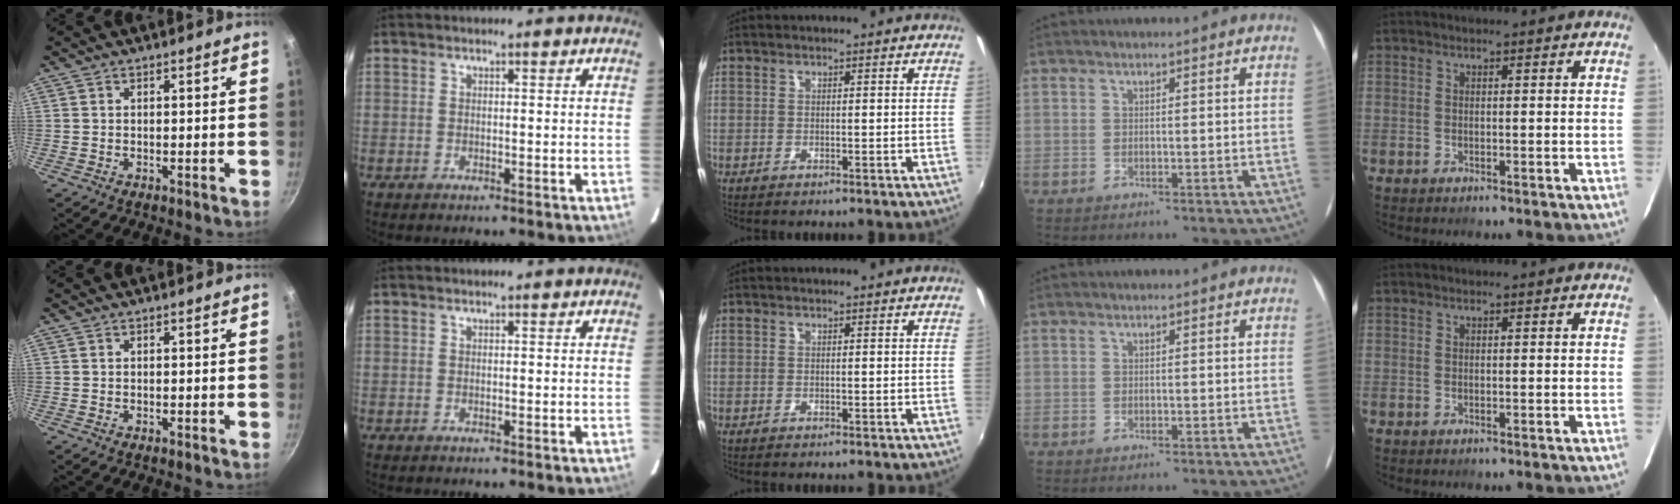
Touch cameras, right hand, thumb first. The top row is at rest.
{}